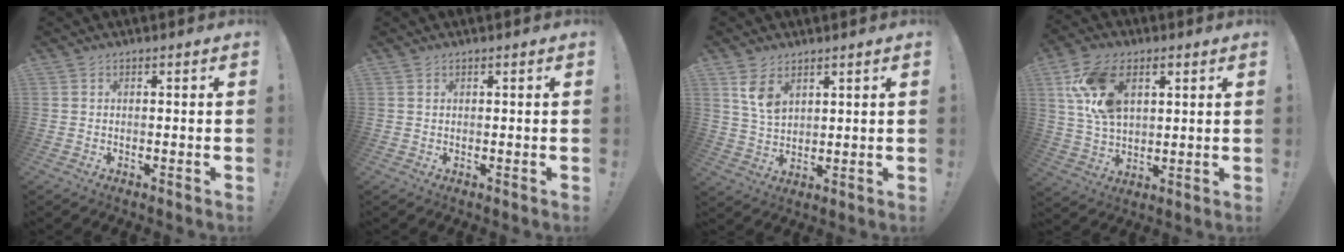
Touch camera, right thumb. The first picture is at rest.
{"total": 0.5, "force": [0.4, 0.2, 0.3], "torque": [-0.010, 0.002, 0.009]}
{"total": 7.3, "force": [4.1, 4.1, 4.4], "torque": [-0.068, -0.021, 0.076]}
{"total": 14.6, "force": [5.7, 9.1, 9.9], "torque": [-0.200, -0.008, 0.107]}